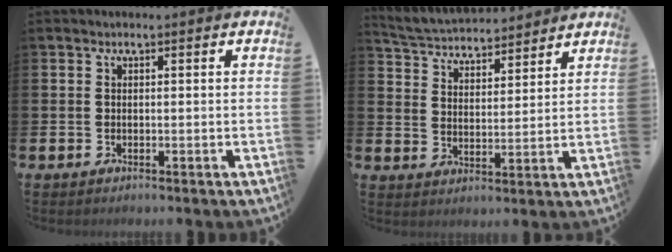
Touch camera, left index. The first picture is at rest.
{"total": 4.8, "force": [4.7, 0.8, 0.1], "torque": [-0.026, -0.033, 0.081]}